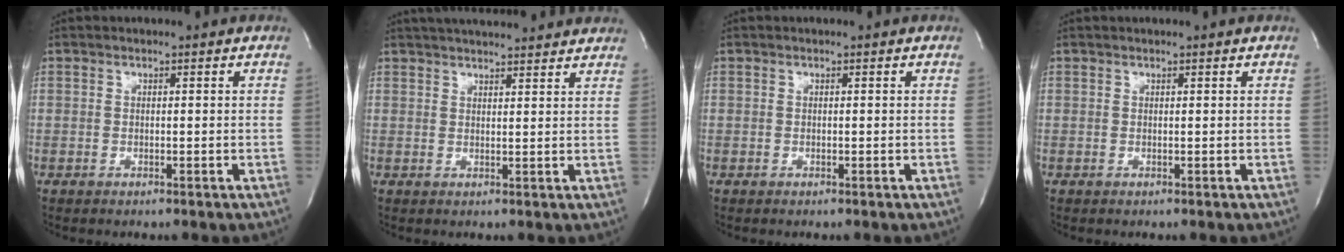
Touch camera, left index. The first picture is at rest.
{"total": 14.1, "force": [12.9, 1.8, 5.4], "torque": [-0.084, 0.038, 0.169]}
{"total": 0.0}
{"total": 0.9, "force": [0.9, -0.1, 0.3], "torque": [-0.007, 0.007, 0.012]}